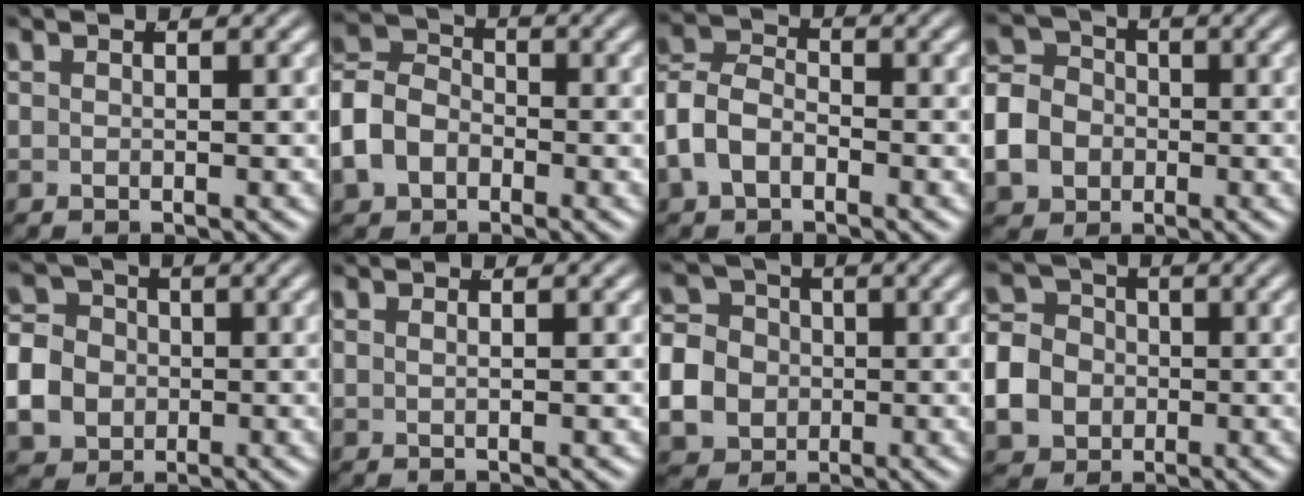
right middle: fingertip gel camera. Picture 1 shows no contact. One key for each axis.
{"total": 7.5, "fx": -1.3, "fy": 6.7, "fz": 3.1, "tx": -0.077, "ty": -0.007, "tz": -0.028}
{"total": 6.9, "fx": -1.4, "fy": 6.0, "fz": 3.1, "tx": -0.082, "ty": -0.008, "tz": -0.032}
{"total": 7.5, "fx": -1.0, "fy": 6.7, "fz": 3.3, "tx": -0.073, "ty": -0.014, "tz": -0.017}
{"total": 8.4, "fx": -0.9, "fy": 7.5, "fz": 3.6, "tx": -0.075, "ty": -0.017, "tz": -0.018}
{"total": 0.6, "fx": 0.3, "fy": -0.3, "fz": 0.4, "tx": -0.004, "ty": 0.010, "tz": 0.001}
{"total": 10.0, "fx": -1.2, "fy": 9.0, "fz": 4.0, "tx": -0.089, "ty": -0.026, "tz": -0.023}
{"total": 8.4, "fx": -1.0, "fy": 7.6, "fz": 3.6, "tx": -0.079, "ty": -0.019, "tz": -0.018}